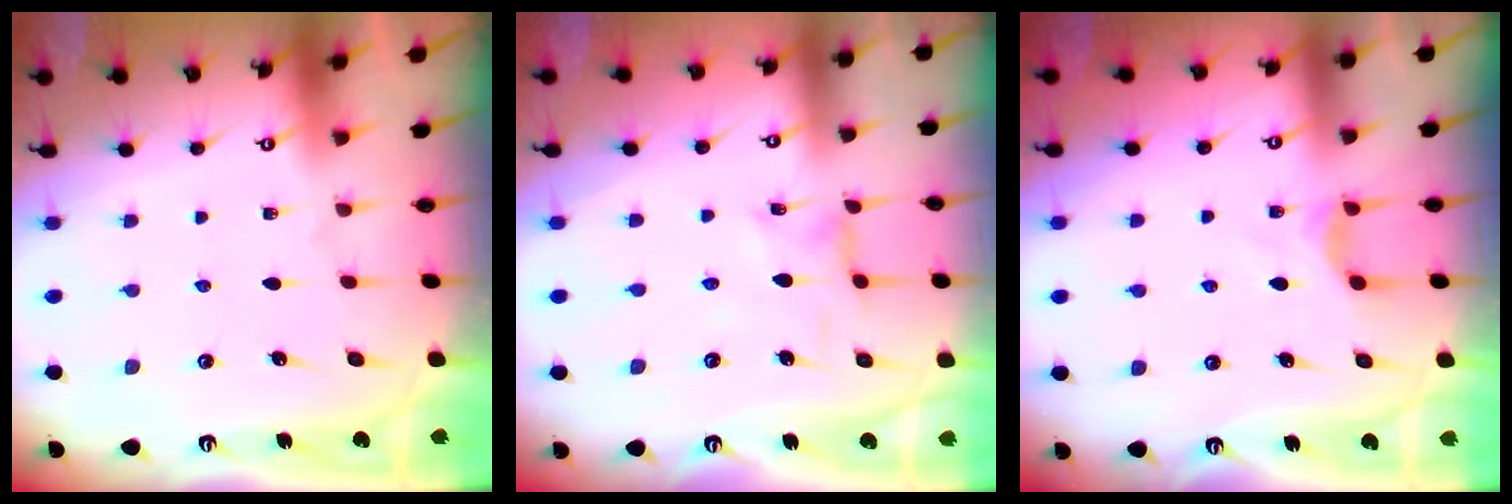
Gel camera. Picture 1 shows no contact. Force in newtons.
{"total": 0.9, "press": 0.9, "slide": 0.3}
{"total": 2.8, "press": 2.8, "slide": 0.4}